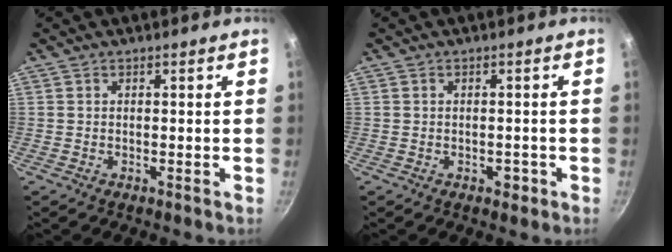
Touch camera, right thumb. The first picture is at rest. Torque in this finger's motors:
{"motor_torque": [-0.16, 0.01, -0.18, 0.15, -0.01]}